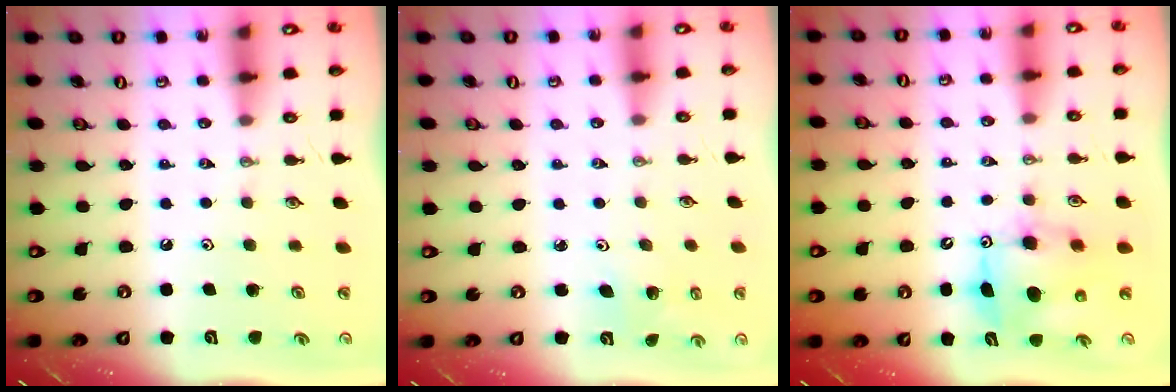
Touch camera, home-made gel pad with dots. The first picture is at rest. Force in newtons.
{"total": 2.3, "press": 2.3, "slide": 0.2}
{"total": 8.5, "press": 8.5, "slide": 0.9}